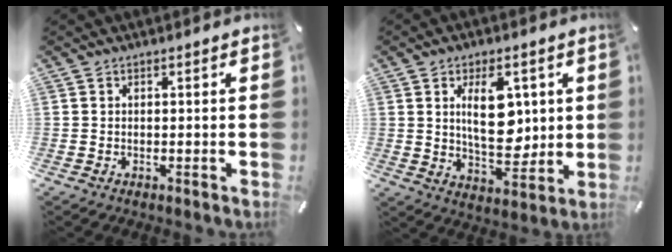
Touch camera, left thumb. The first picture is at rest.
{"total": 12.6, "force": [2.8, 7.2, 9.9], "torque": [-0.166, -0.008, 0.043]}